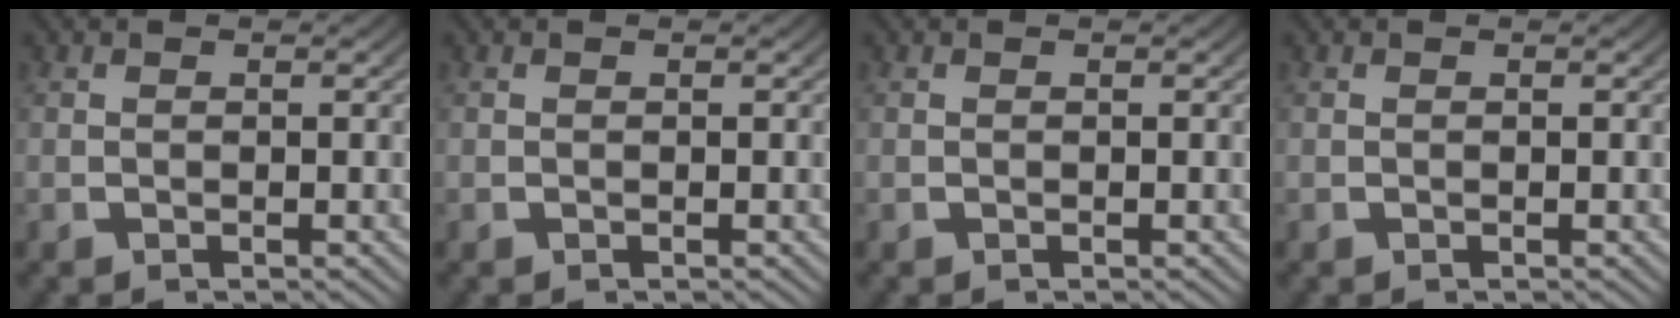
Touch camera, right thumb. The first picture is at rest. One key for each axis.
{"total": 0.0}
{"total": 0.0}
{"total": 0.0}